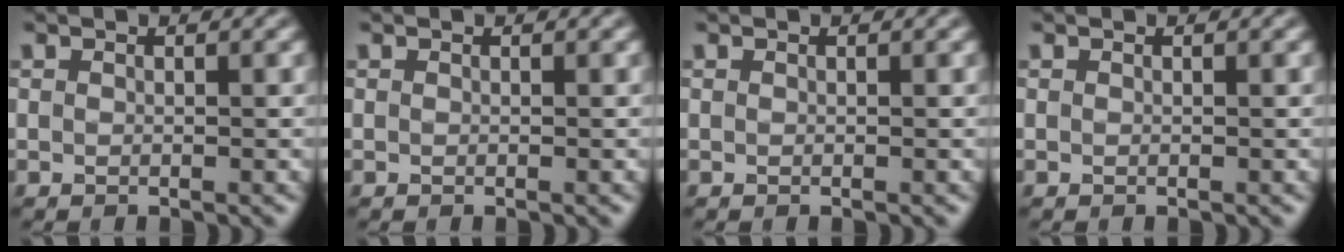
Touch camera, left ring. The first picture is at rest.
{"total": 0.0}
{"total": 0.0}
{"total": 0.0}